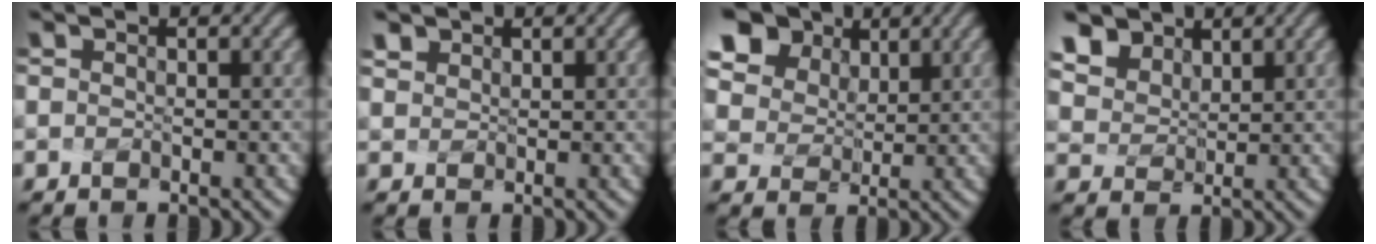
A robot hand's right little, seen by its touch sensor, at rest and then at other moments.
{"total": 1.6, "force": [1.2, 1.0, 0.3], "torque": [-0.023, 0.008, 0.032]}
{"total": 10.2, "force": [6.2, 7.0, 4.0], "torque": [-0.110, 0.020, 0.125]}
{"total": 6.5, "force": [4.4, 4.3, 2.0], "torque": [-0.092, 0.006, 0.089]}